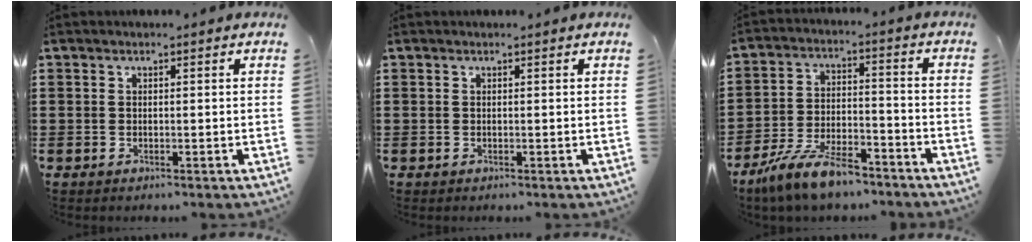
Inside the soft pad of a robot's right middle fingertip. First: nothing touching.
{"total": 0.0}
{"total": 9.7, "force": [-7.9, 2.1, 5.2], "torque": [-0.111, 0.013, -0.153]}